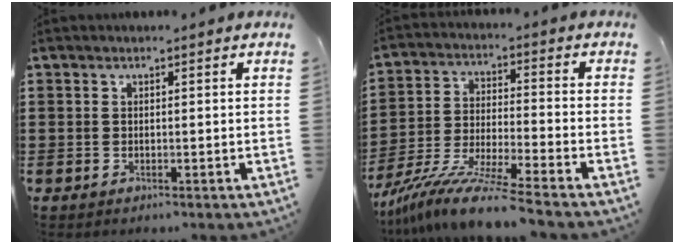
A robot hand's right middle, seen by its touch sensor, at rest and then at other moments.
{"total": 10.3, "force": [-8.9, -0.2, 5.2], "torque": [-0.104, -0.003, -0.176]}